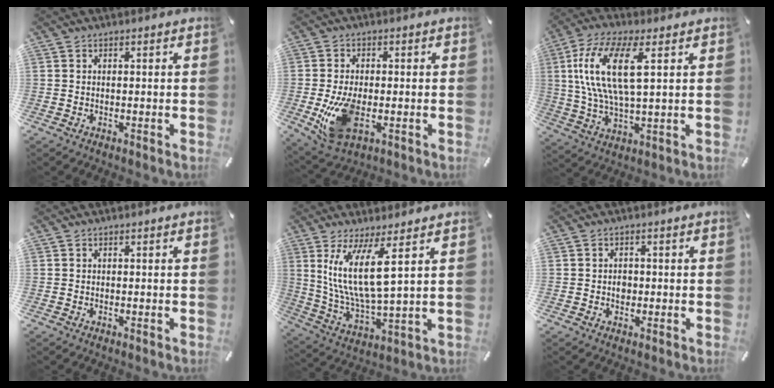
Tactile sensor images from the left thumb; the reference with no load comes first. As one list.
[{"total": 10.8, "force": [-1.6, 6.3, 8.7], "torque": [-0.182, -0.019, -0.026]}, {"total": 15.3, "force": [4.8, 5.6, 13.4], "torque": [-0.296, -0.003, 0.078]}, {"total": 0.0}, {"total": 13.2, "force": [5.3, 2.7, 11.8], "torque": [-0.268, -0.025, 0.090]}, {"total": 1.9, "force": [-0.2, 1.6, 1.0], "torque": [-0.013, 0.002, -0.006]}]